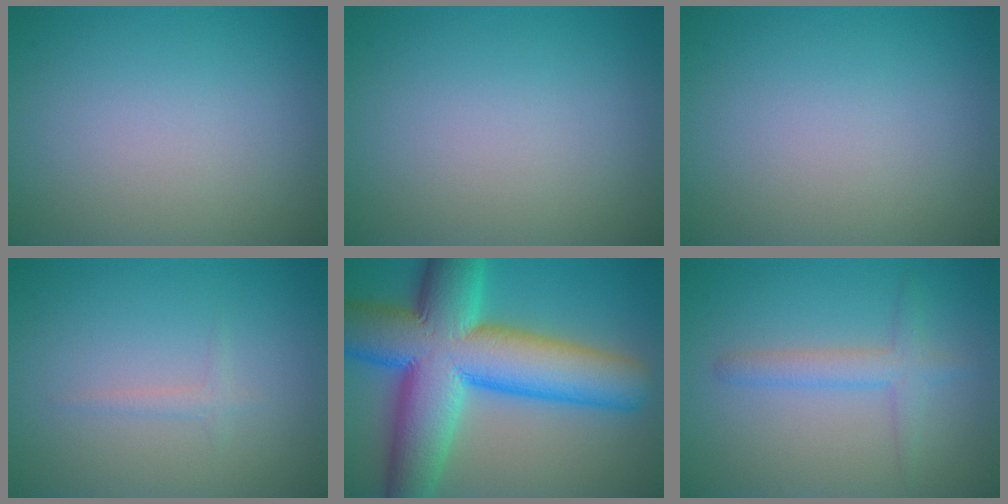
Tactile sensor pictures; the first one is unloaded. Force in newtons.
{"total": 0.0}
{"total": 0.0}
{"total": 0.9, "press": 0.9, "slide": 0.1}
{"total": 15.6, "press": 15.6, "slide": 0.5}
{"total": 2.3, "press": 2.3, "slide": 0.0}